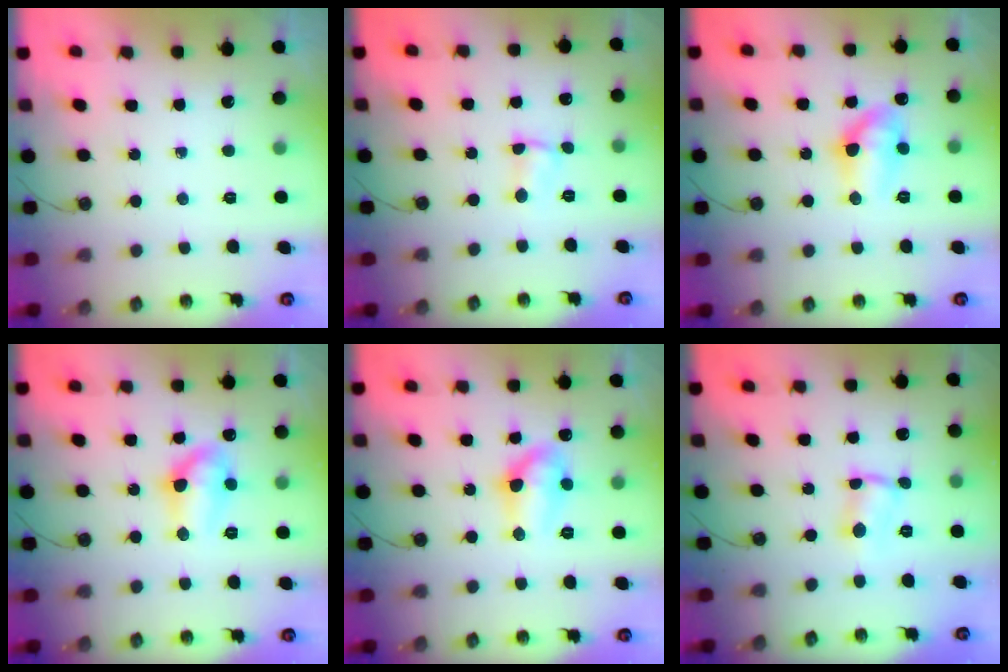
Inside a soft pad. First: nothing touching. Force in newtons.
{"total": 1.9, "press": 1.9, "slide": 0.3}
{"total": 10.8, "press": 10.7, "slide": 1.1}
{"total": 10.1, "press": 10.1, "slide": 1.2}
{"total": 10.1, "press": 10.1, "slide": 1.2}
{"total": 2.9, "press": 1.4, "slide": 2.5}